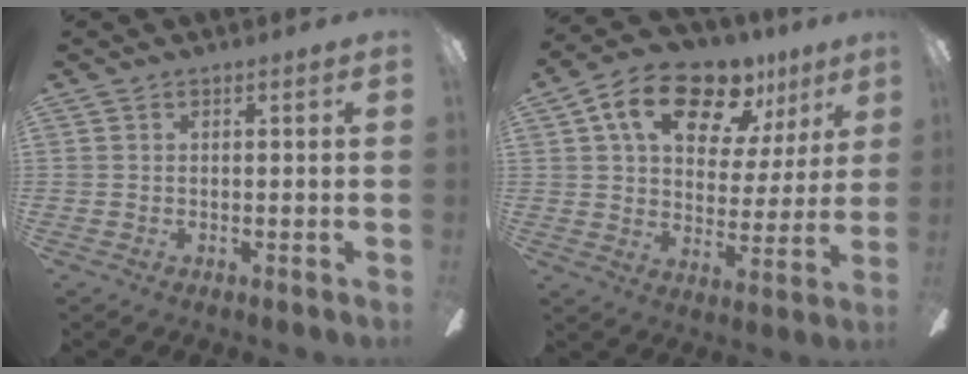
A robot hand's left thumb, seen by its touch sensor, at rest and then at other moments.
{"total": 16.9, "force": [10.2, 9.0, 10.1], "torque": [-0.167, -0.042, 0.176]}